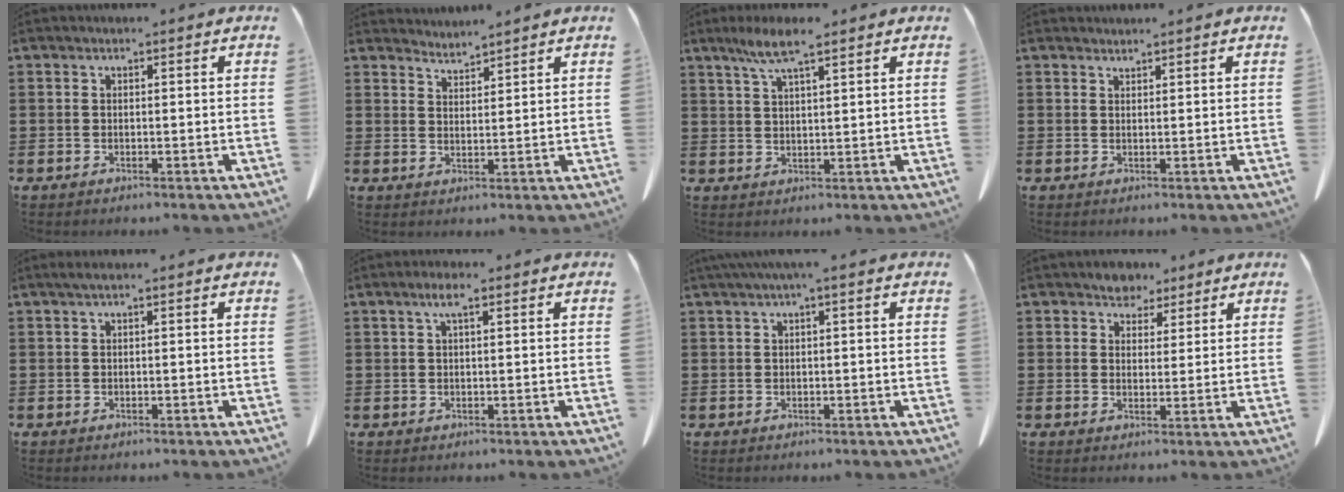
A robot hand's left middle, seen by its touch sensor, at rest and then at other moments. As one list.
[{"total": 2.6, "force": [2.6, -0.4, -0.5], "torque": [0.002, -0.010, 0.049]}, {"total": 6.0, "force": [4.1, 0.7, 4.4], "torque": [-0.096, 0.001, 0.071]}, {"total": 1.0, "force": [1.0, 0.0, 0.1], "torque": [-0.003, -0.001, 0.020]}, {"total": 0.9, "force": [0.1, 0.1, 0.9], "torque": [-0.016, 0.000, 0.003]}, {"total": 2.8, "force": [1.3, 0.7, 2.4], "torque": [-0.050, 0.008, 0.020]}, {"total": 1.6, "force": [0.4, 0.0, 1.5], "torque": [-0.027, -0.001, 0.007]}, {"total": 4.0, "force": [3.4, 2.2, 0.2], "torque": [-0.018, 0.005, 0.064]}]